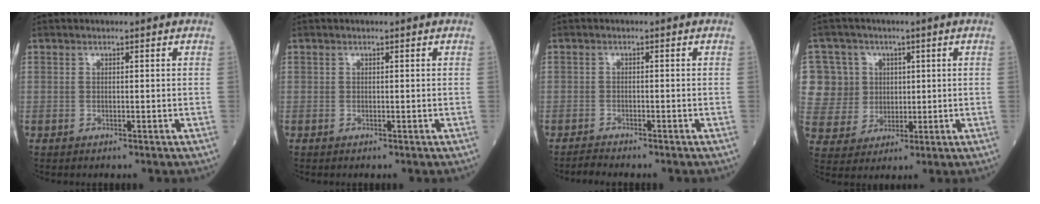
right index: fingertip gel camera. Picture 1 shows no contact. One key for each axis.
{"total": 0.0}
{"total": 1.5, "fx": -1.5, "fy": -0.1, "fz": 0.1, "tx": -0.011, "ty": -0.008, "tz": -0.027}
{"total": 11.0, "fx": 2.7, "fy": 10.5, "fz": 2.0, "tx": -0.061, "ty": 0.036, "tz": 0.065}